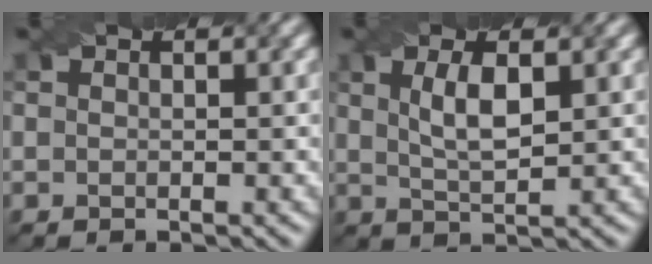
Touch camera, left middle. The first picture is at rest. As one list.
[{"total": 3.3, "force": [0.7, 1.1, 3.0], "torque": [-0.064, 0.002, 0.018]}]